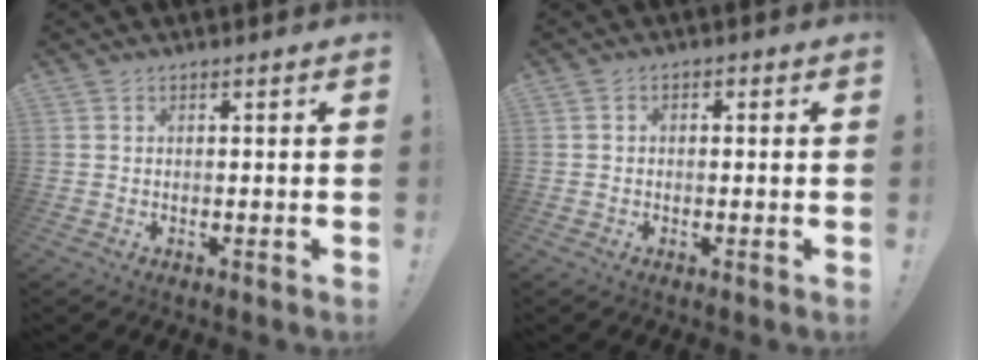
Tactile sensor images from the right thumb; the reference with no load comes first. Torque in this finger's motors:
{"motor_torque": [-0.21, 0.06, -0.19, 0.21, 0.04]}